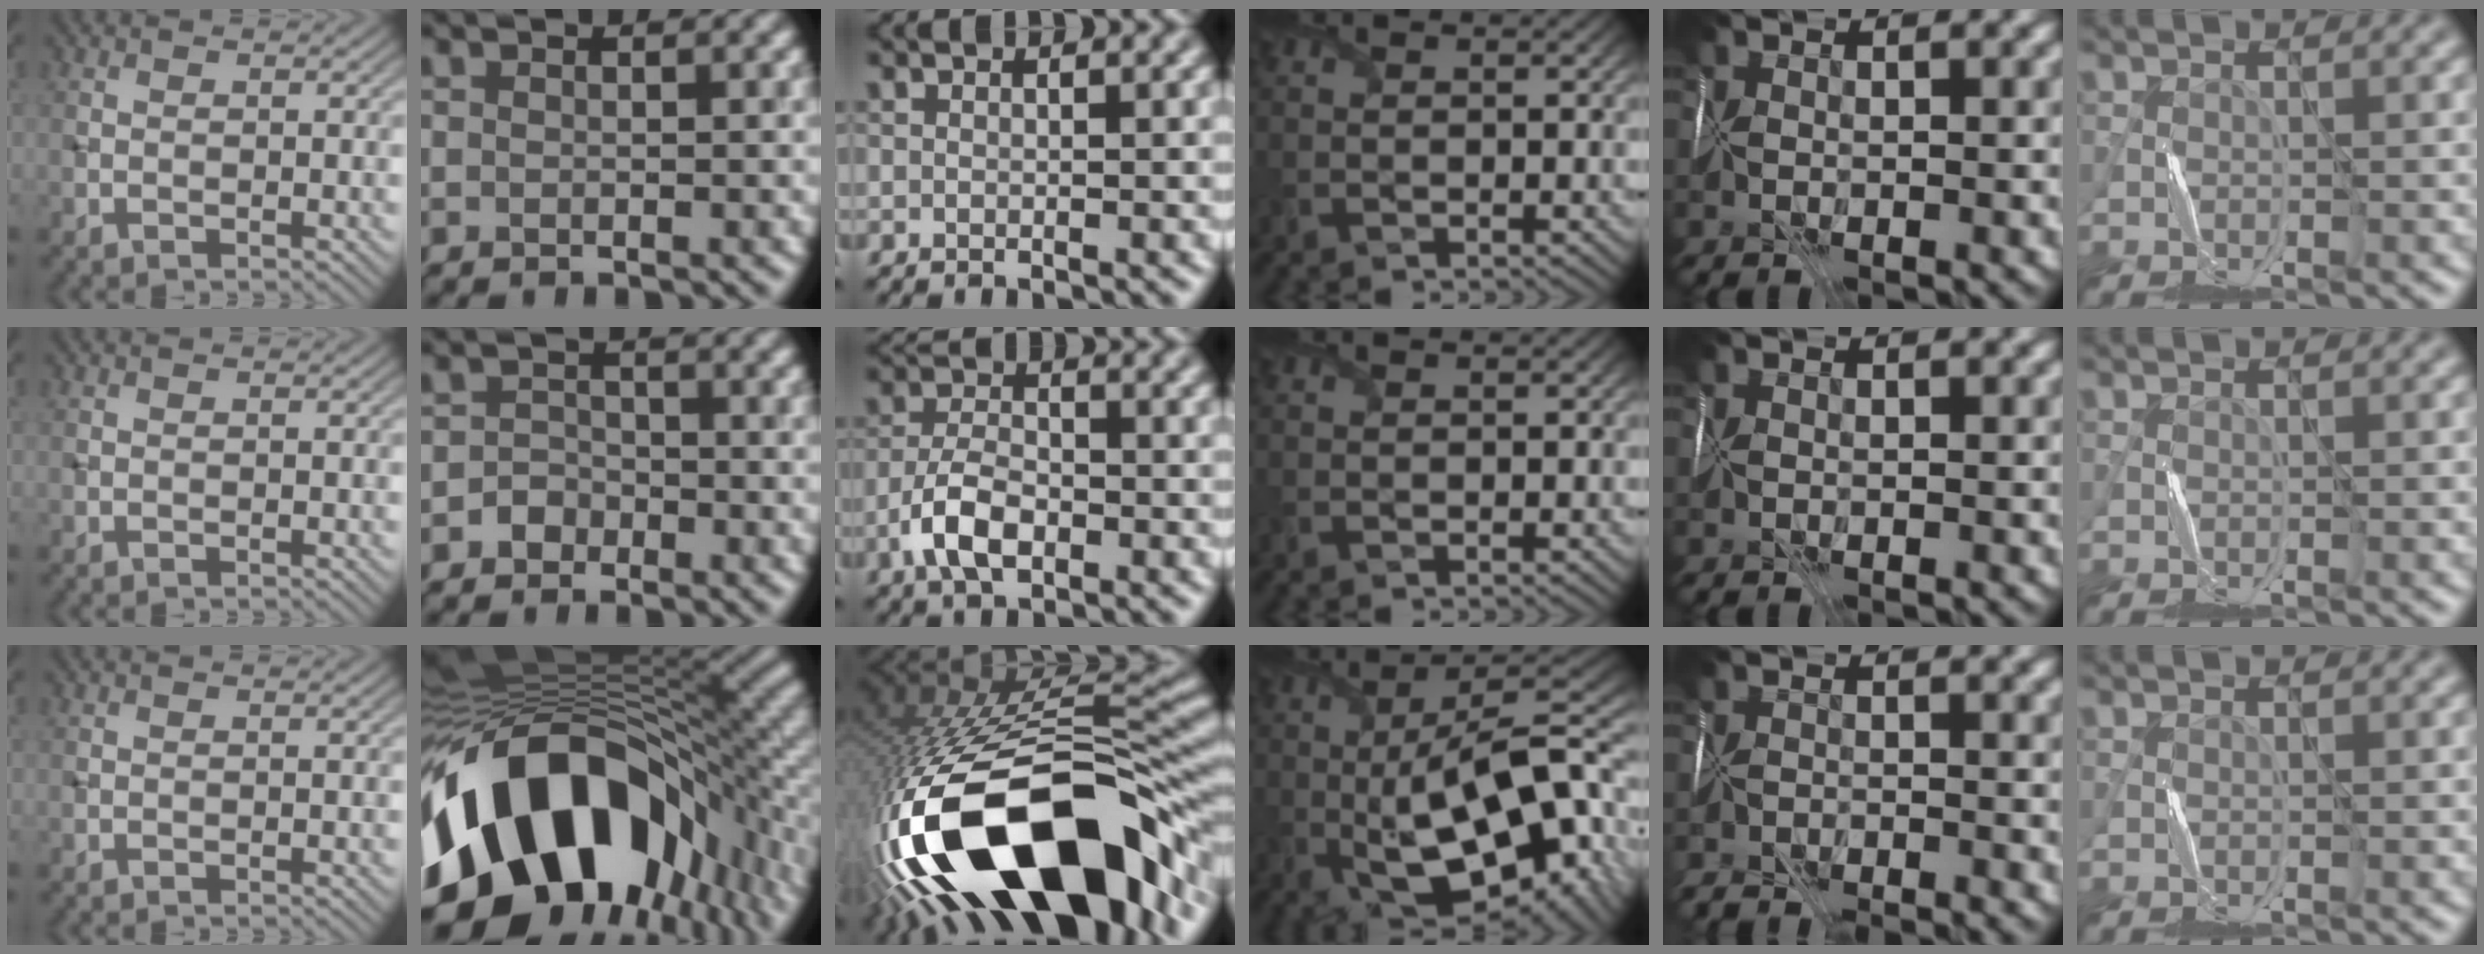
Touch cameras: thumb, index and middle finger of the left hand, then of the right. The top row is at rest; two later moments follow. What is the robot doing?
{"motion": "fold", "object": "map"}